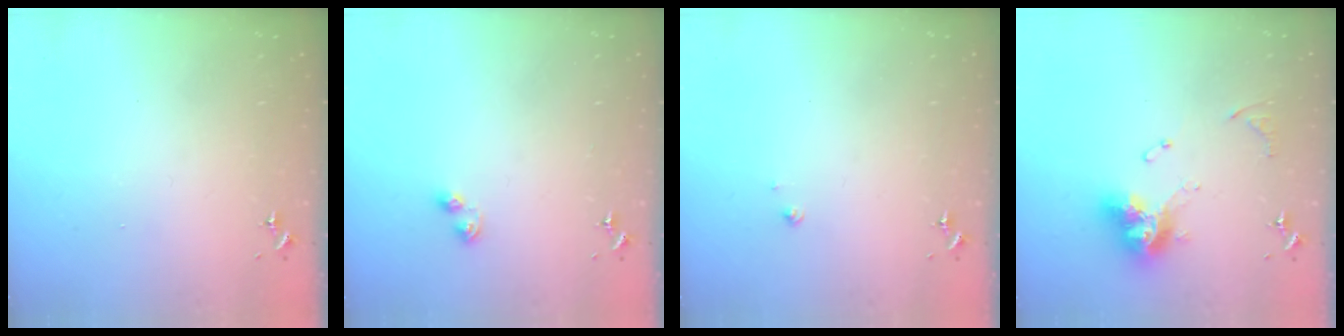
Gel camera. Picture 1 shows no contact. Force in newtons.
{"total": 3.3, "press": 3.2, "slide": 0.6}
{"total": 2.1, "press": 2.1, "slide": 0.2}
{"total": 12.9, "press": 12.8, "slide": 1.2}